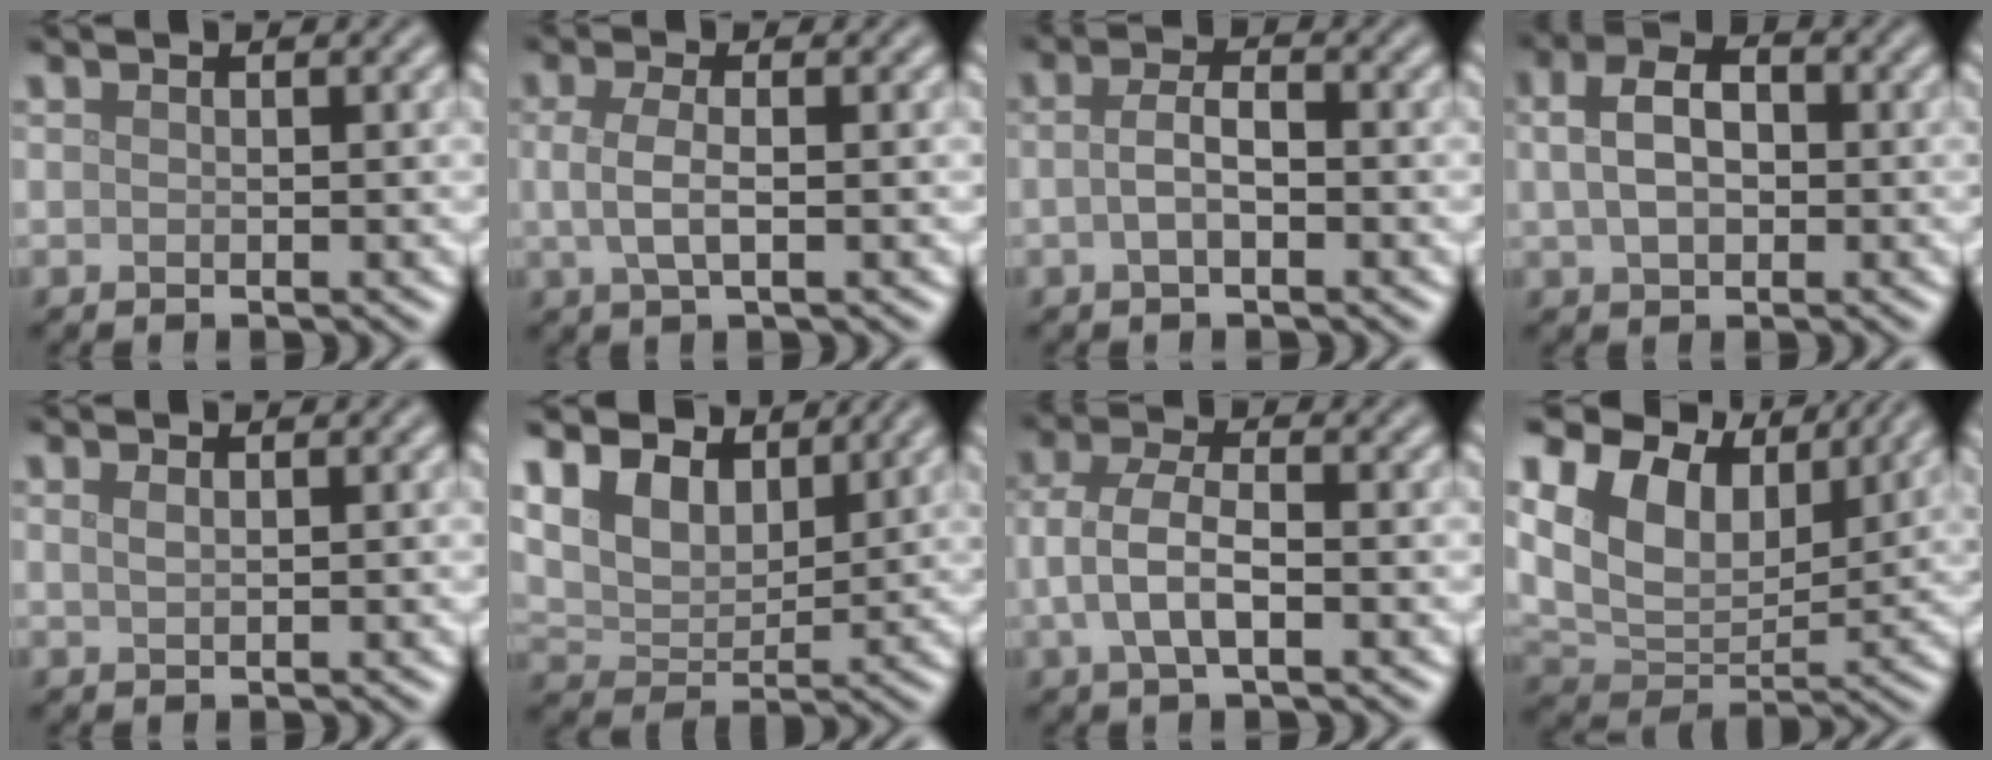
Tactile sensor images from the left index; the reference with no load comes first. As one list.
[{"total": 2.6, "force": [0.0, 0.9, 2.4], "torque": [-0.052, -0.001, -0.003]}, {"total": 2.2, "force": [-0.5, 0.9, 2.0], "torque": [-0.044, 0.001, -0.014]}, {"total": 4.5, "force": [0.8, 2.9, 3.3], "torque": [-0.067, 0.013, 0.007]}, {"total": 0.7, "force": [0.5, 0.3, 0.5], "torque": [-0.010, 0.001, 0.008]}, {"total": 7.5, "force": [5.1, 4.1, 3.7], "torque": [-0.098, -0.001, 0.085]}, {"total": 3.7, "force": [-0.6, 1.5, 3.3], "torque": [-0.074, 0.001, -0.015]}, {"total": 9.7, "force": [5.3, 5.8, 5.8], "torque": [-0.118, 0.001, 0.093]}]